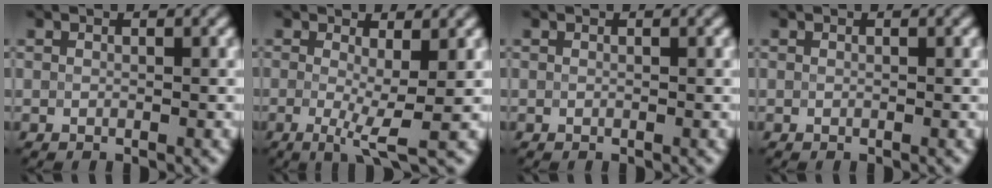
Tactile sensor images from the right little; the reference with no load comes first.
{"total": 3.8, "force": [-0.3, 0.6, 3.7], "torque": [-0.071, -0.013, -0.007]}
{"total": 0.0}
{"total": 0.0}